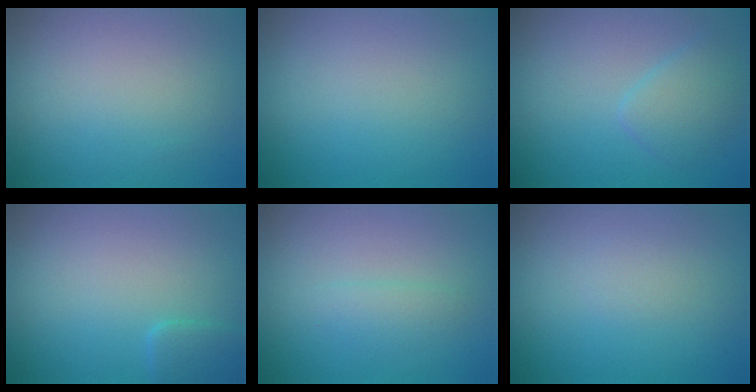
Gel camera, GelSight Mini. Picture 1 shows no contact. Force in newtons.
{"total": 0.0}
{"total": 2.5, "press": 2.5, "slide": 0.1}
{"total": 1.4, "press": 1.4, "slide": 0.1}
{"total": 1.2, "press": 1.2, "slide": 0.1}
{"total": 0.8, "press": 0.8, "slide": 0.1}